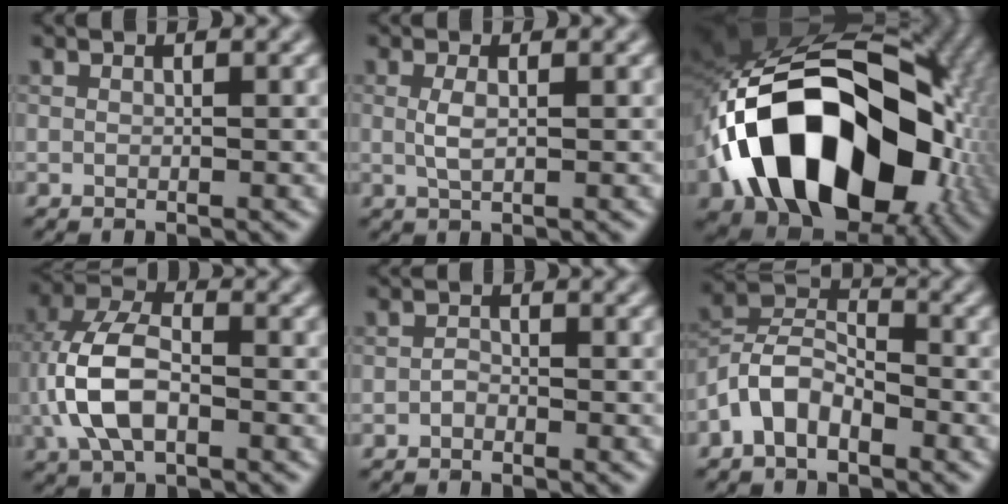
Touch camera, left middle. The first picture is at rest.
{"total": 1.6, "force": [0.2, 0.5, 1.5], "torque": [-0.035, 0.001, 0.004]}
{"total": 18.6, "force": [-5.3, 12.4, 12.9], "torque": [-0.229, -0.012, -0.093]}
{"total": 6.8, "force": [-1.2, 3.8, 5.5], "torque": [-0.125, 0.009, -0.030]}
{"total": 0.8, "force": [-0.5, 0.5, 0.4], "torque": [-0.008, 0.000, -0.011]}
{"total": 5.0, "force": [-2.6, 2.9, 3.1], "torque": [-0.057, 0.013, -0.060]}